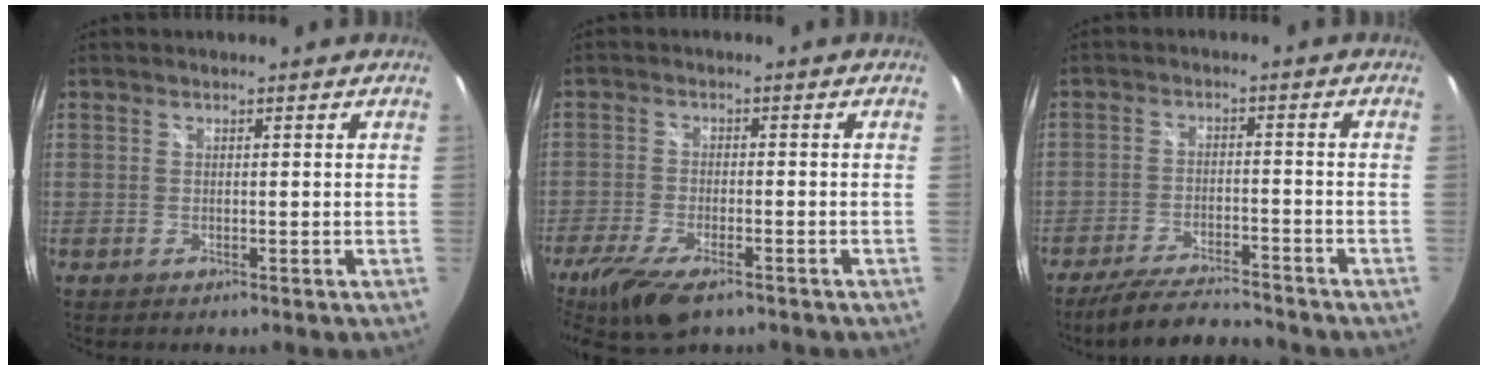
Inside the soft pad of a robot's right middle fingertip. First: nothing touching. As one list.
[{"total": 11.2, "force": [-7.7, 3.9, 7.1], "torque": [-0.165, -0.035, -0.141]}, {"total": 10.9, "force": [-9.9, 1.3, 4.4], "torque": [-0.106, -0.012, -0.164]}]